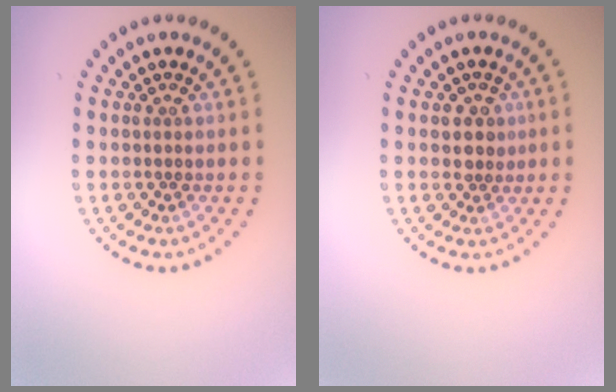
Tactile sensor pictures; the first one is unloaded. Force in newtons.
{"total": 1.8, "press": 1.7, "slide": 0.6}